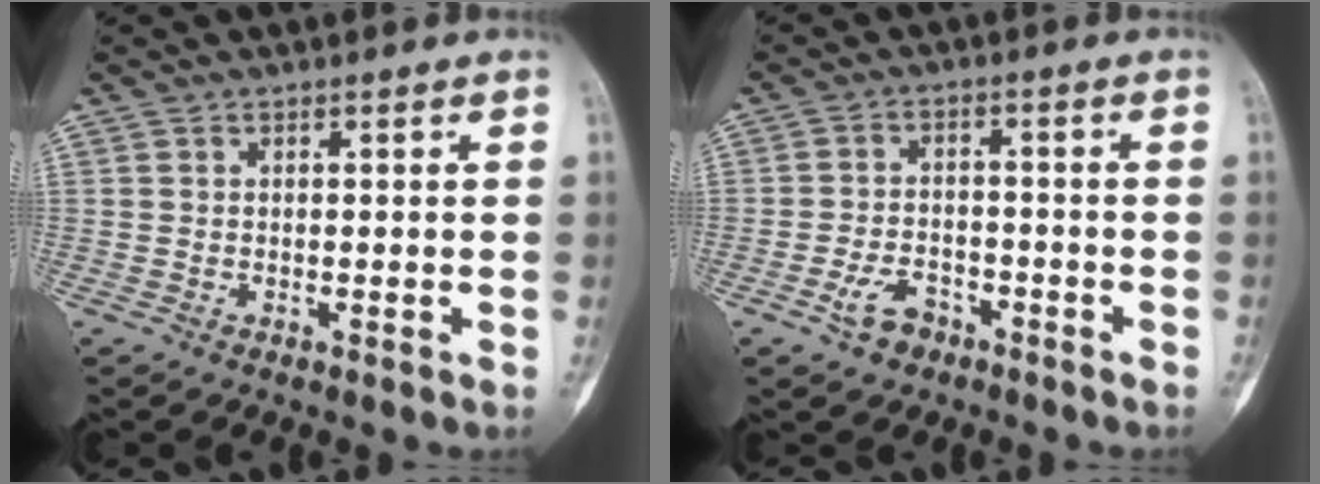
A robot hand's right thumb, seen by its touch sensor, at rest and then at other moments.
{"total": 5.2, "force": [-3.2, 3.1, 2.6], "torque": [-0.042, 0.026, -0.053]}